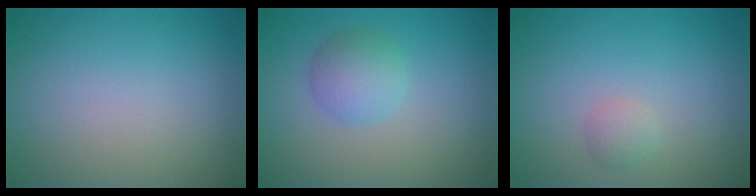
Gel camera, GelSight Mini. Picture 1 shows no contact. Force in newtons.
{"total": 2.8, "press": 2.8, "slide": 0.1}
{"total": 1.1, "press": 1.1, "slide": 0.1}